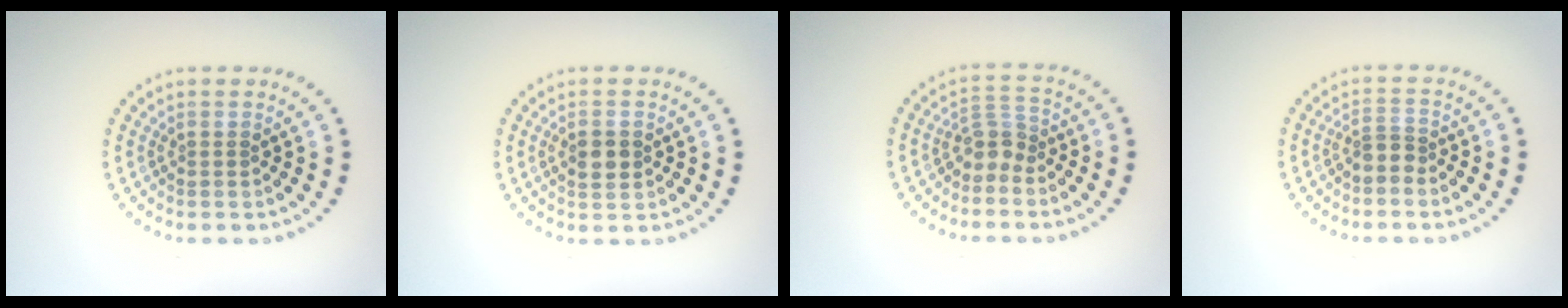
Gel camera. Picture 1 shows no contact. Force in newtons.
{"total": 2.0, "press": 2.0, "slide": 0.1}
{"total": 2.3, "press": 1.7, "slide": 1.5}
{"total": 1.9, "press": 1.3, "slide": 1.3}